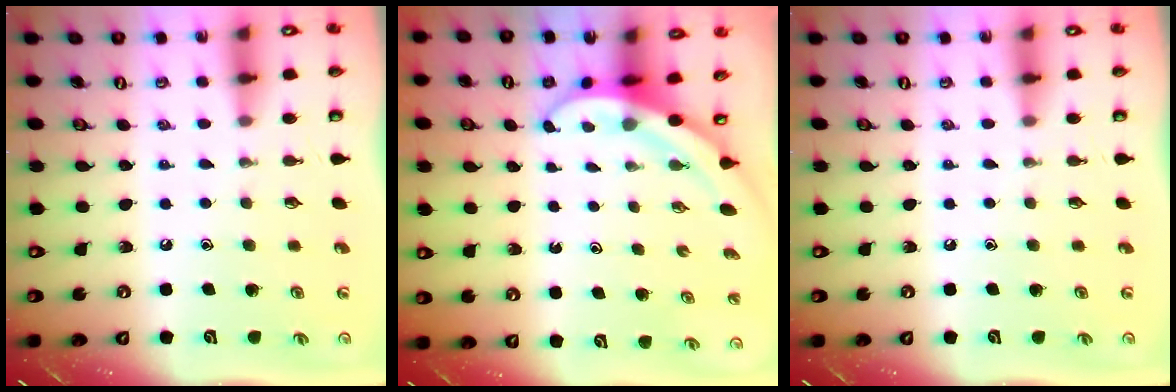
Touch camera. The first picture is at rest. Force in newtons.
{"total": 3.9, "press": 3.9, "slide": 0.2}
{"total": 0.0}